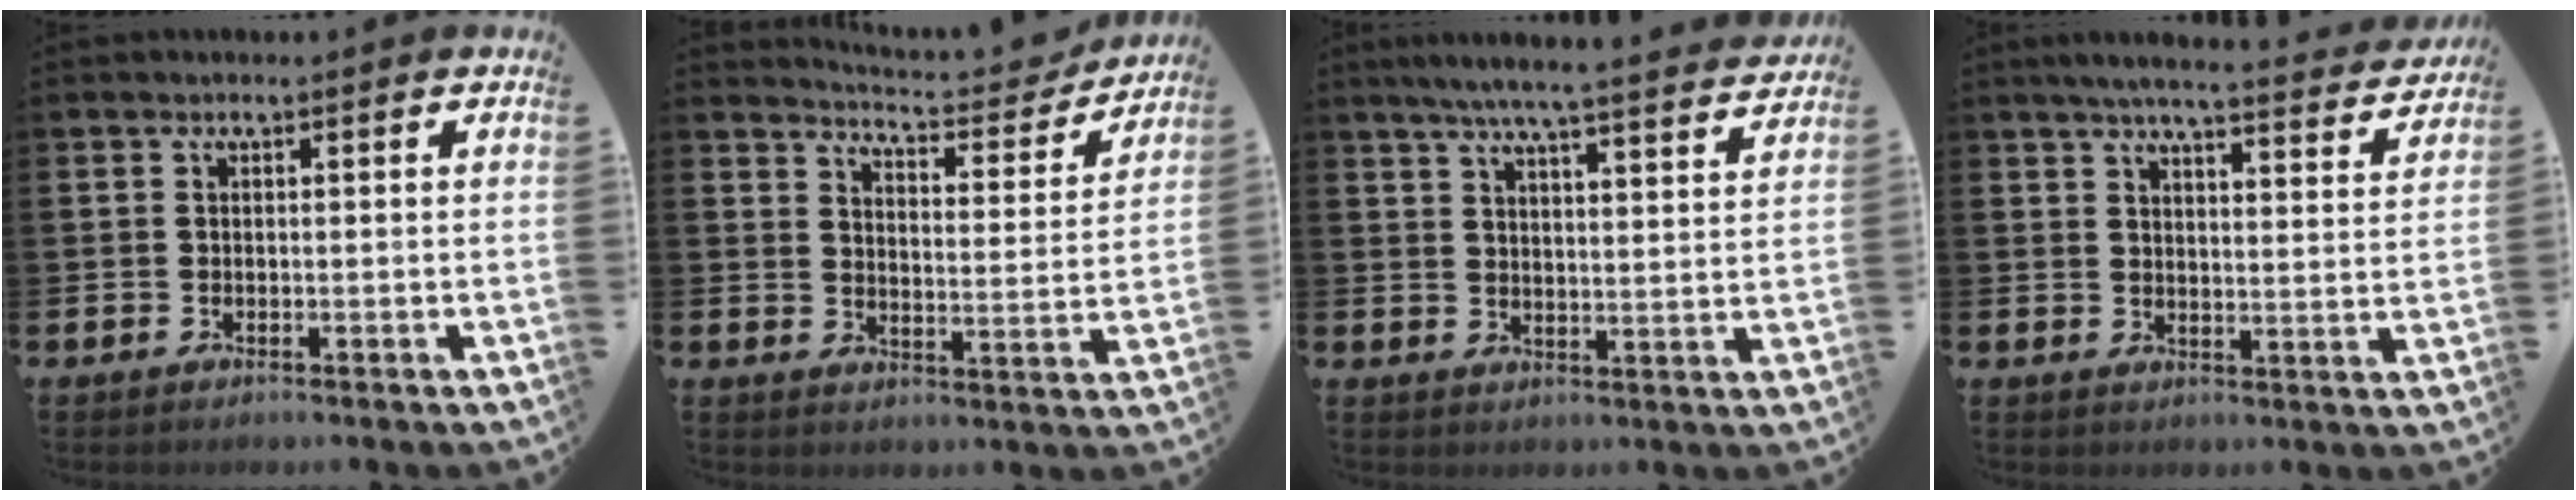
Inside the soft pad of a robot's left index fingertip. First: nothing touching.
{"total": 5.2, "force": [5.1, 0.6, 0.8], "torque": [-0.026, -0.042, 0.084]}
{"total": 6.4, "force": [6.0, -0.4, 2.2], "torque": [-0.049, -0.040, 0.102]}
{"total": 5.5, "force": [5.2, 0.1, 1.9], "torque": [-0.041, -0.035, 0.086]}